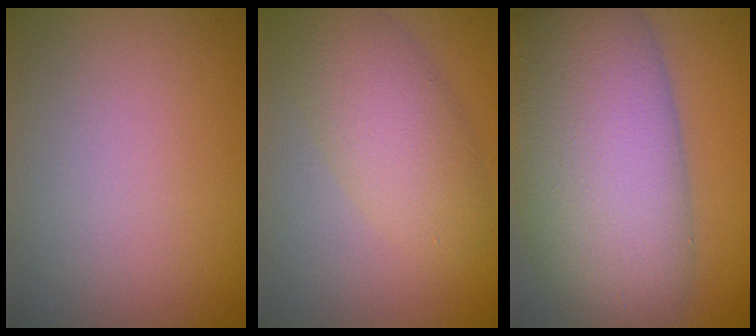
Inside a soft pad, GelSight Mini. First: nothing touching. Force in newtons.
{"total": 4.9, "press": 4.9, "slide": 0.2}
{"total": 13.6, "press": 13.6, "slide": 0.7}